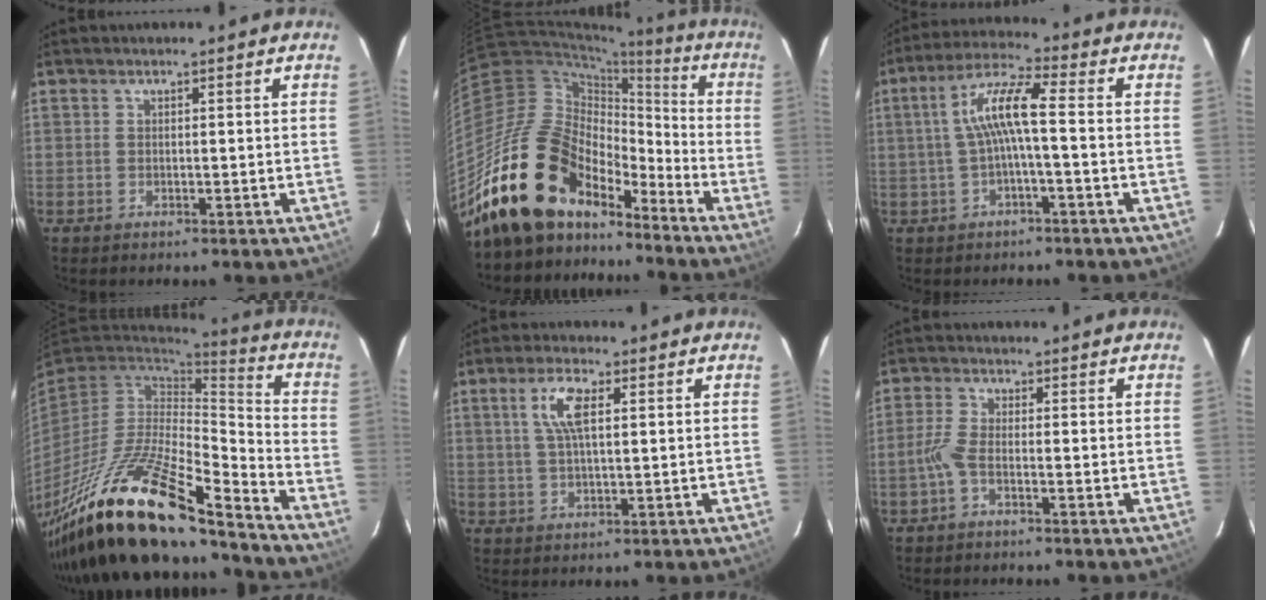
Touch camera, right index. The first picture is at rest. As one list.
[{"total": 20.4, "force": [-14.7, 11.6, 8.1], "torque": [-0.163, 0.022, -0.263]}, {"total": 7.8, "force": [-0.5, 0.8, 7.8], "torque": [-0.163, 0.018, -0.007]}, {"total": 25.6, "force": [-18.5, 5.7, 16.8], "torque": [-0.313, -0.038, -0.327]}, {"total": 6.0, "force": [2.0, 2.0, 5.3], "torque": [-0.105, 0.008, 0.038]}, {"total": 2.6, "force": [-1.3, 0.4, 2.2], "torque": [-0.060, 0.004, -0.030]}]